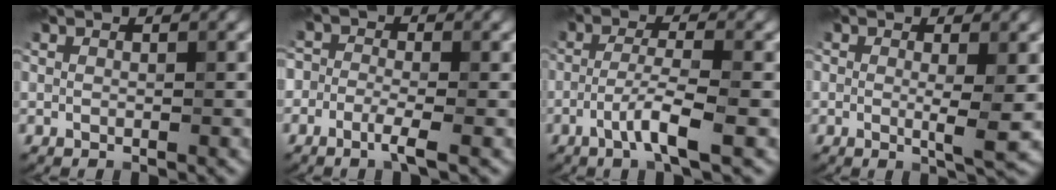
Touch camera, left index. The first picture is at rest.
{"total": 2.1, "force": [-1.2, 0.8, 1.6], "torque": [-0.032, 0.001, -0.030]}
{"total": 3.8, "force": [-1.5, 0.4, 3.4], "torque": [-0.064, 0.008, -0.036]}
{"total": 2.8, "force": [0.0, 0.5, 2.8], "torque": [-0.043, -0.010, -0.001]}